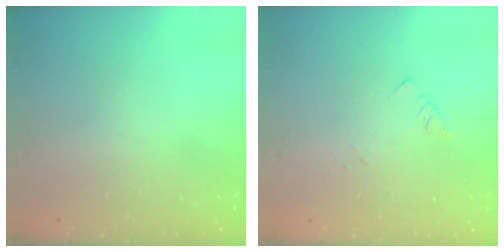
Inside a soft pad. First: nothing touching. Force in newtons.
{"total": 1.3, "press": 1.2, "slide": 0.1}